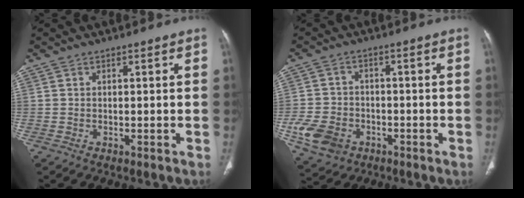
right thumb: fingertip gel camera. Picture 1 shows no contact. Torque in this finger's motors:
{"motor_torque": [1.23, 0.75, 0.68, -0.89, 0.27]}